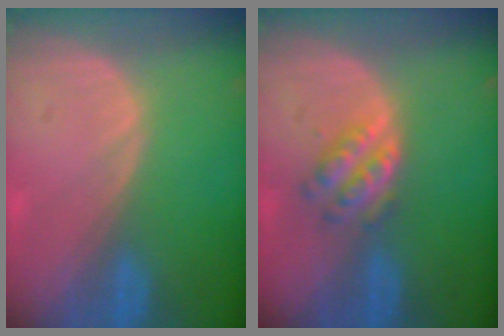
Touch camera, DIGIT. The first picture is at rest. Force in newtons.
{"total": 4.3, "press": 4.3, "slide": 0.6}